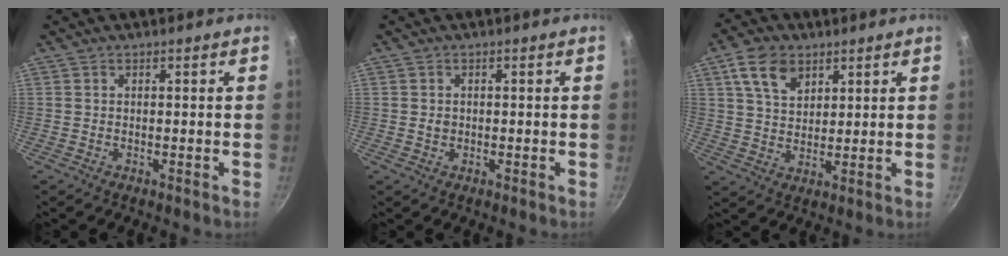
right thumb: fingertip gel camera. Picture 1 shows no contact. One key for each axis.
{"total": 1.1, "fx": 0.1, "fy": 1.1, "fz": 0.3, "tx": -0.002, "ty": -0.001, "tz": 0.002}
{"total": 8.3, "fx": 4.2, "fy": 5.5, "fz": 4.6, "tx": -0.065, "ty": -0.010, "tz": 0.078}